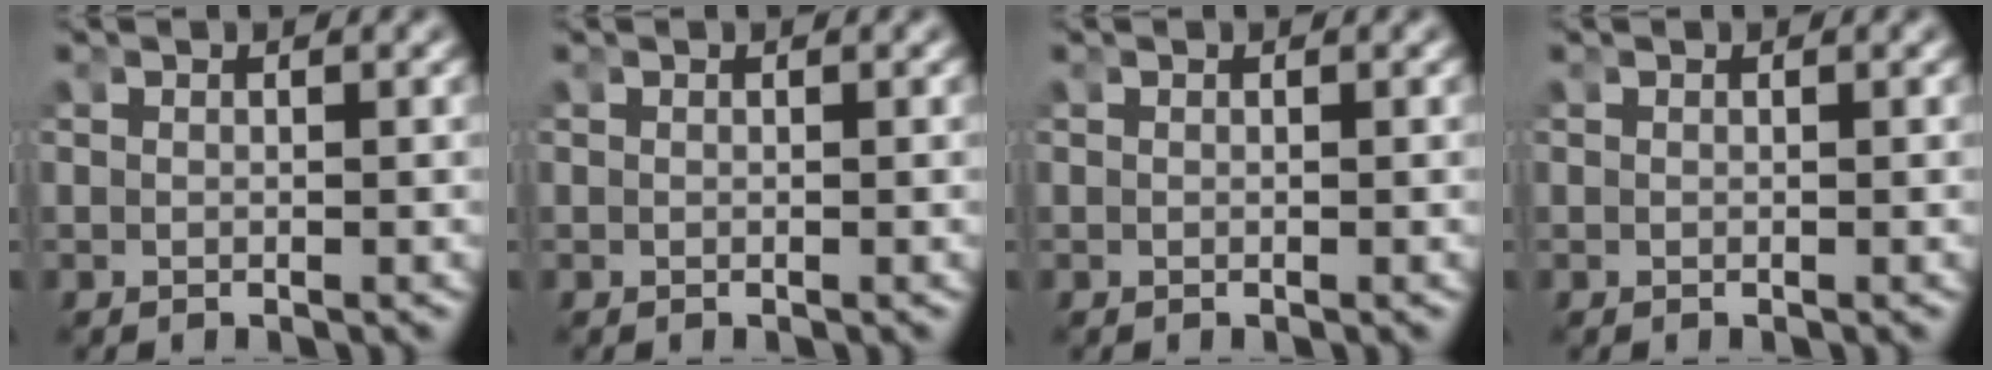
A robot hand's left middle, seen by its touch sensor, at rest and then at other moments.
{"total": 0.0}
{"total": 0.0}
{"total": 0.0}